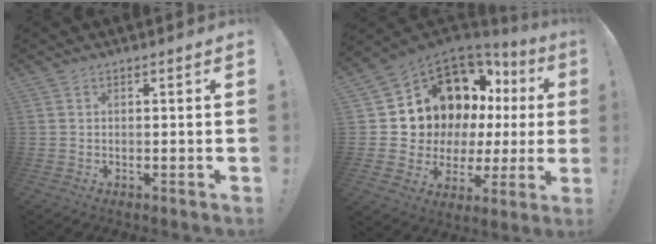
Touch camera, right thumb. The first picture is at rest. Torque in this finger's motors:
{"motor_torque": [2.50, 2.50, 0.31, 0.30, 0.08]}